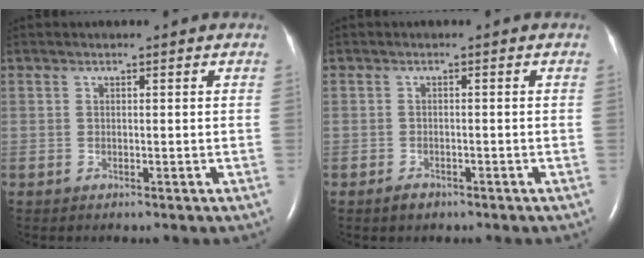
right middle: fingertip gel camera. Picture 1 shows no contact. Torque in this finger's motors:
{"motor_torque": [0.33, -0.28, 0.06, 0.03]}